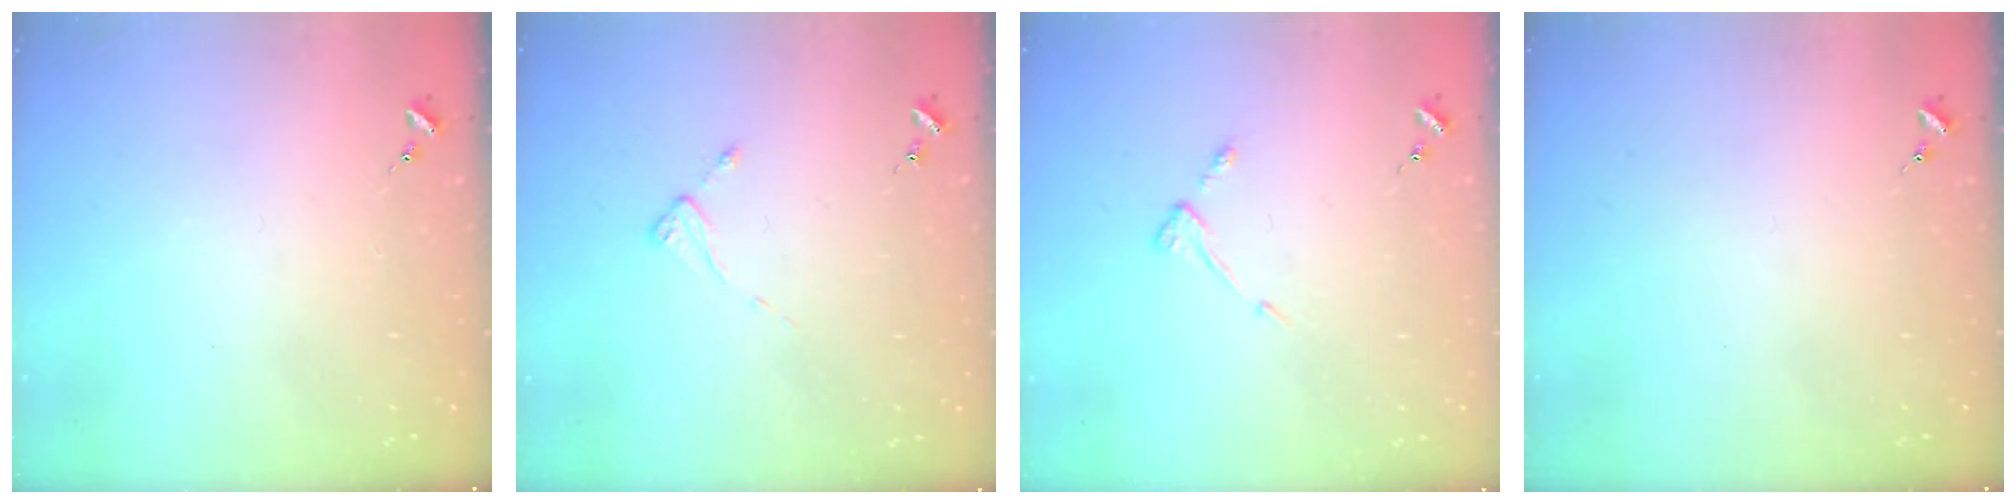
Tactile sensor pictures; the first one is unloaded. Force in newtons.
{"total": 2.0, "press": 1.9, "slide": 0.4}
{"total": 4.2, "press": 4.1, "slide": 0.7}
{"total": 0.0}